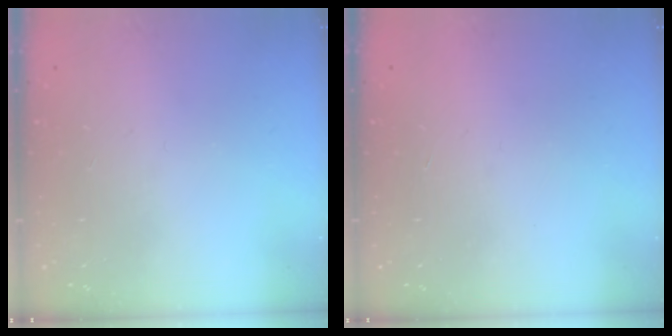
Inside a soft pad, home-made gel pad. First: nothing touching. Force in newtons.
{"total": 1.5, "press": 1.5, "slide": 0.1}